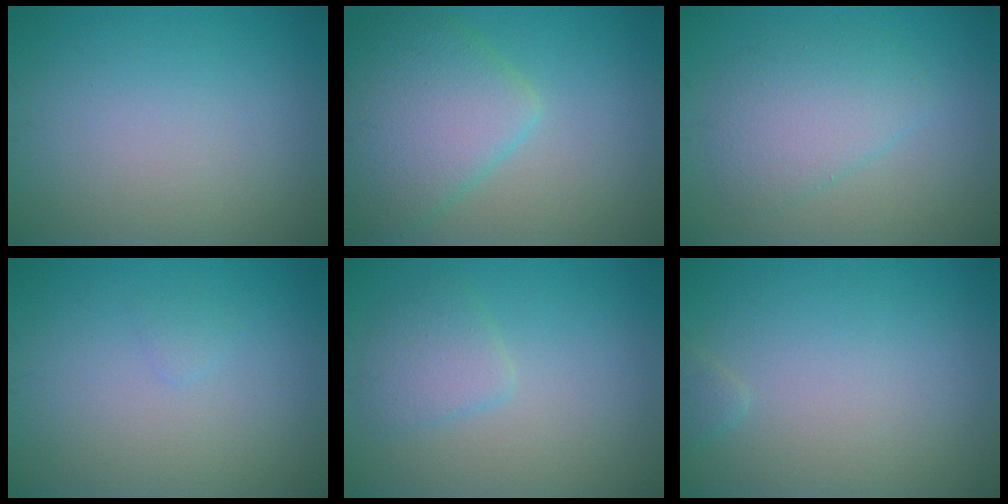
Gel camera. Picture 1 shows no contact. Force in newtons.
{"total": 6.6, "press": 6.6, "slide": 0.4}
{"total": 3.5, "press": 3.5, "slide": 0.2}
{"total": 0.5, "press": 0.5, "slide": 0.1}
{"total": 2.4, "press": 2.4, "slide": 0.3}
{"total": 0.8, "press": 0.8, "slide": 0.1}